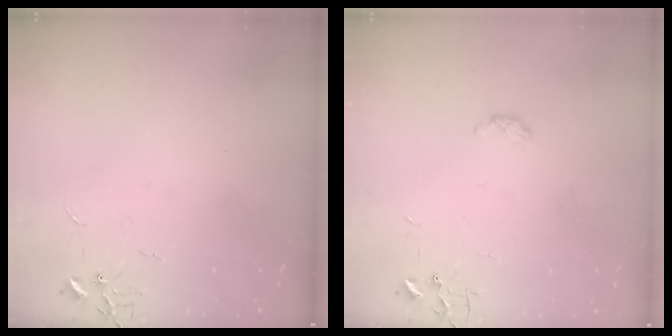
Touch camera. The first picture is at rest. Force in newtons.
{"total": 2.8, "press": 2.8, "slide": 0.5}